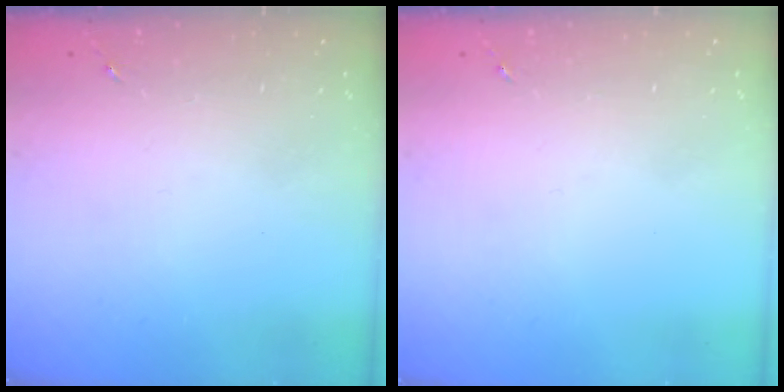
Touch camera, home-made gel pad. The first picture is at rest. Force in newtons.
{"total": 0.0}